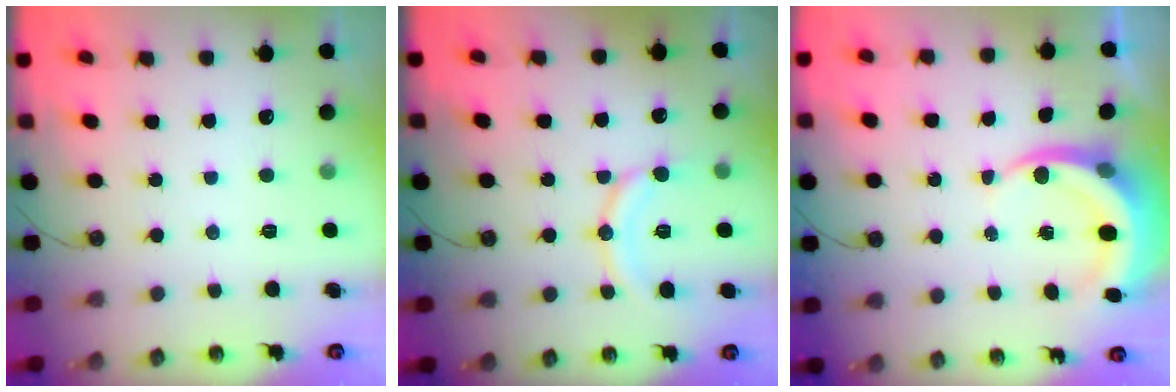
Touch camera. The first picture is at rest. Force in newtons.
{"total": 11.2, "press": 11.2, "slide": 0.7}
{"total": 6.0, "press": 6.0, "slide": 0.3}